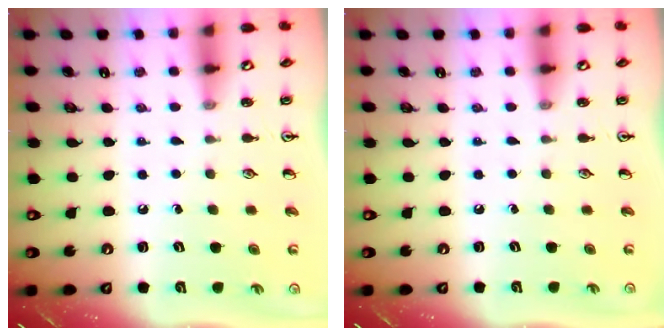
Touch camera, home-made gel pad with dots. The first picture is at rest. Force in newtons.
{"total": 0.0}